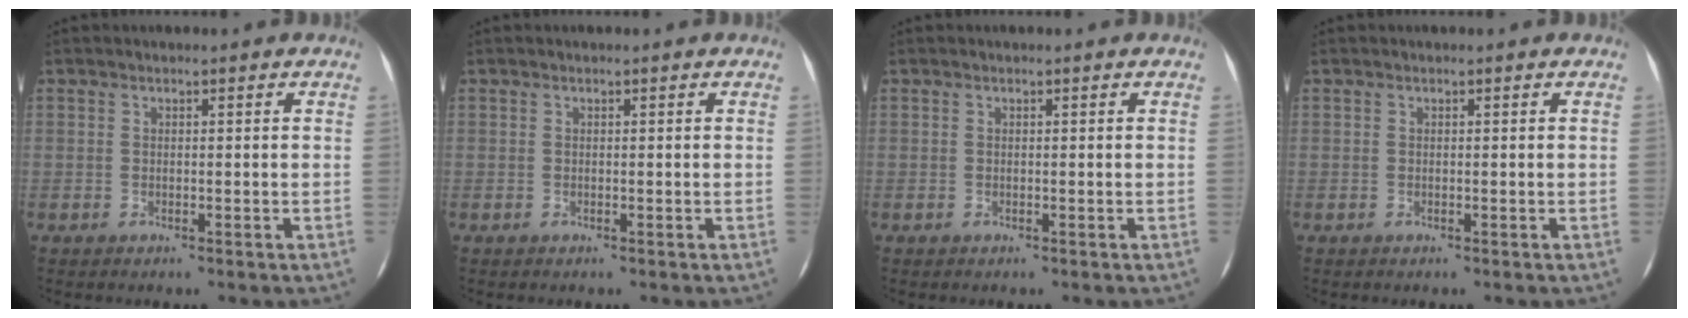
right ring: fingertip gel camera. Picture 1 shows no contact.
{"total": 0.0}
{"total": 0.0}
{"total": 0.0}